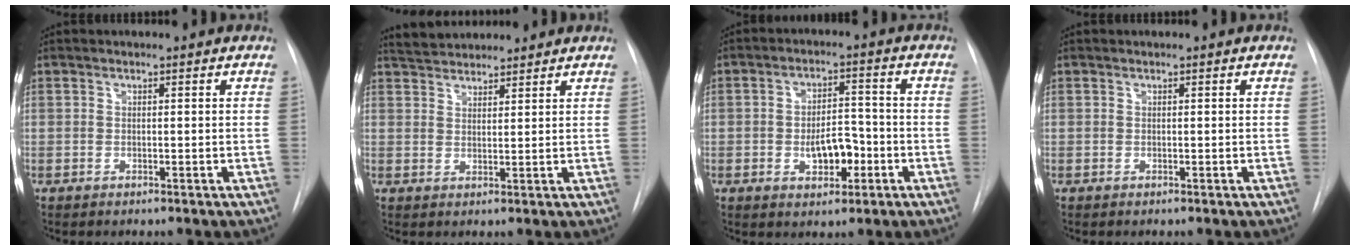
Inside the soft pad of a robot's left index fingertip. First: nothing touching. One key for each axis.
{"total": 5.8, "fx": 5.5, "fy": 1.5, "fz": 1.2, "tx": -0.021, "ty": 0.028, "tz": 0.092}
{"total": 6.2, "fx": -2.5, "fy": 3.1, "fz": 4.8, "tx": -0.074, "ty": 0.004, "tz": -0.034}
{"total": 0.0}